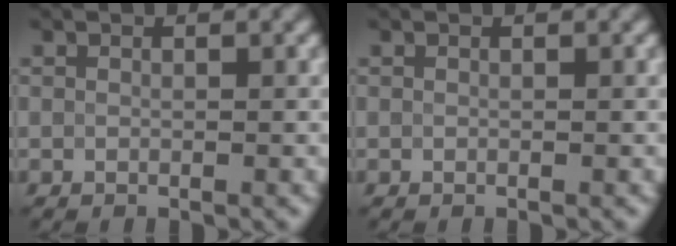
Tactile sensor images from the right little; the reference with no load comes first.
{"total": 0.0}